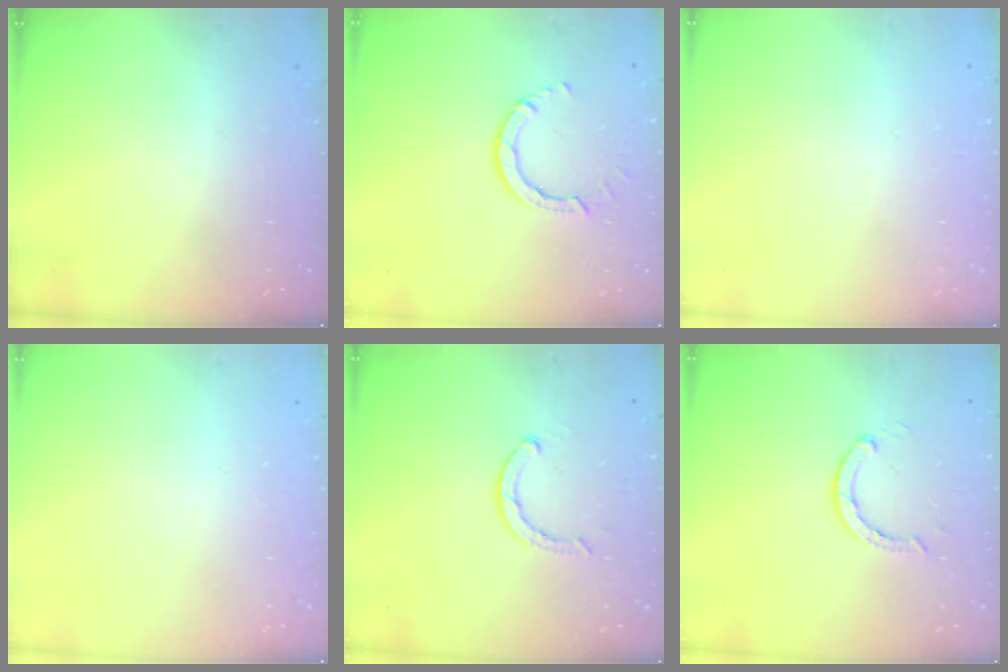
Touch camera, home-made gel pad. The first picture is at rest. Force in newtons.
{"total": 4.0, "press": 4.0, "slide": 0.4}
{"total": 2.6, "press": 2.6, "slide": 0.2}
{"total": 0.0}
{"total": 3.5, "press": 3.4, "slide": 0.7}
{"total": 2.9, "press": 2.8, "slide": 0.5}